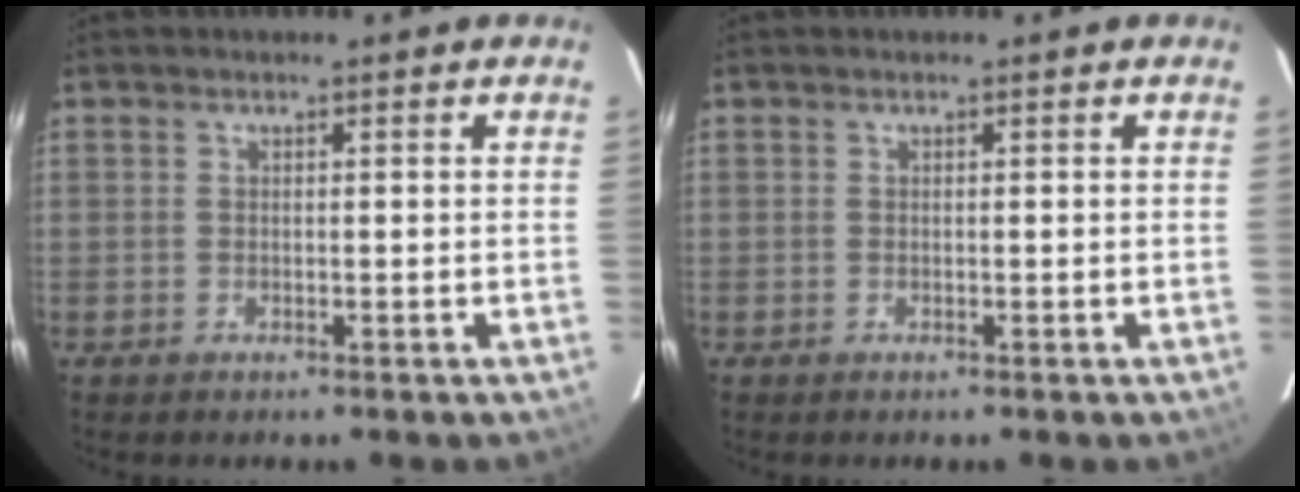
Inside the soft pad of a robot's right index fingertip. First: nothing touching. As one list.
[{"total": 0.0}]